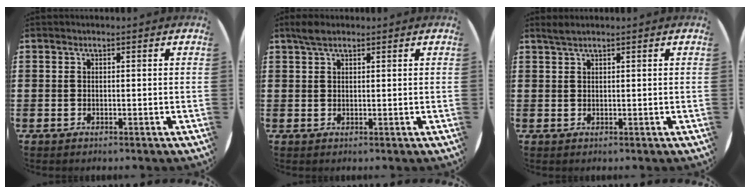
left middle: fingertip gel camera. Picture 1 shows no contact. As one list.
[{"total": 2.2, "force": [1.6, 0.7, 1.2], "torque": [-0.027, 0.006, 0.030]}, {"total": 1.2, "force": [1.0, 0.0, 0.6], "torque": [-0.012, 0.002, 0.019]}]